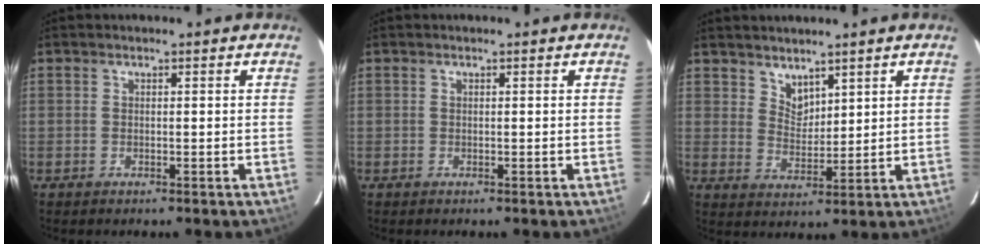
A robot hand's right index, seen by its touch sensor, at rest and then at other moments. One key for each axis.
{"total": 0.0}
{"total": 4.4, "fx": 3.7, "fy": 2.2, "fz": 1.2, "tx": -0.011, "ty": -0.001, "tz": 0.070}